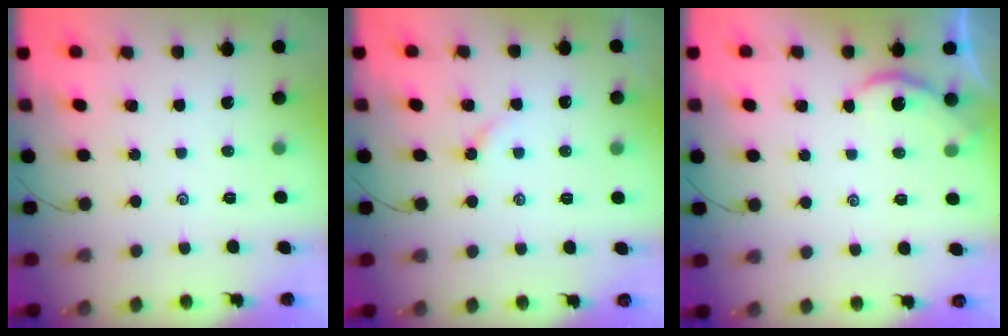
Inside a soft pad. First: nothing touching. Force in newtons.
{"total": 2.7, "press": 2.7, "slide": 0.4}
{"total": 2.9, "press": 2.9, "slide": 0.2}